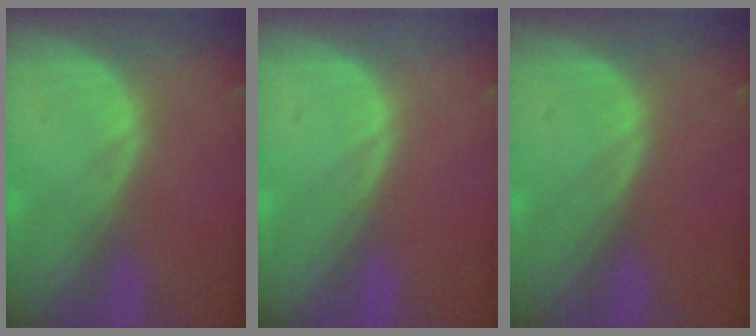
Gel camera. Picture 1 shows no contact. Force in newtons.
{"total": 0.0}
{"total": 0.0}